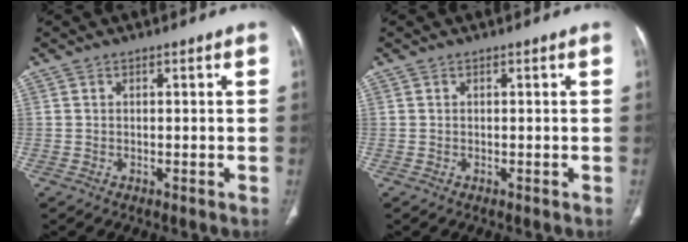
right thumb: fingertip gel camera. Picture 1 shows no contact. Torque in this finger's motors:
{"motor_torque": [0.00, 0.00, -0.10, 0.10, 0.00]}